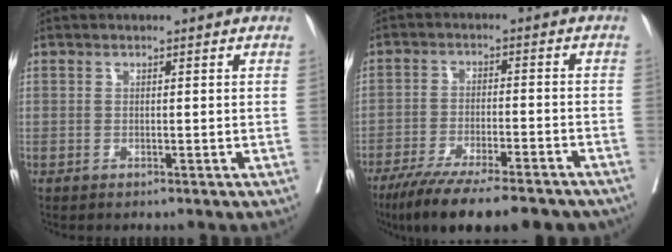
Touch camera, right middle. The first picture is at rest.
{"total": 17.8, "force": [-14.4, 3.3, 9.9], "torque": [-0.132, -0.022, -0.214]}